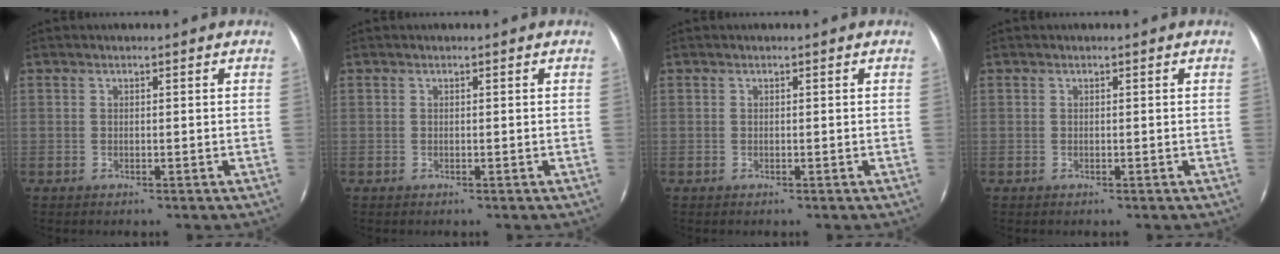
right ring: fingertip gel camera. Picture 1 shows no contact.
{"total": 0.0}
{"total": 0.0}
{"total": 0.0}